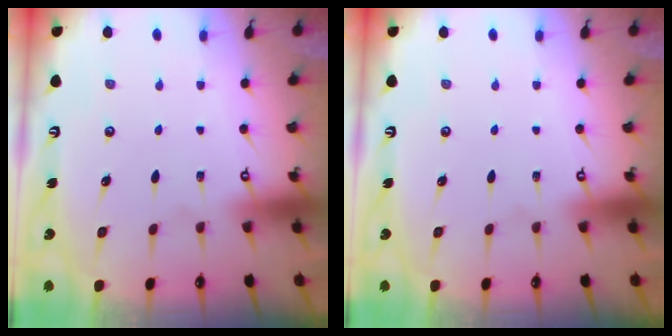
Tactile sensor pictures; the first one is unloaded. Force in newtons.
{"total": 0.0}